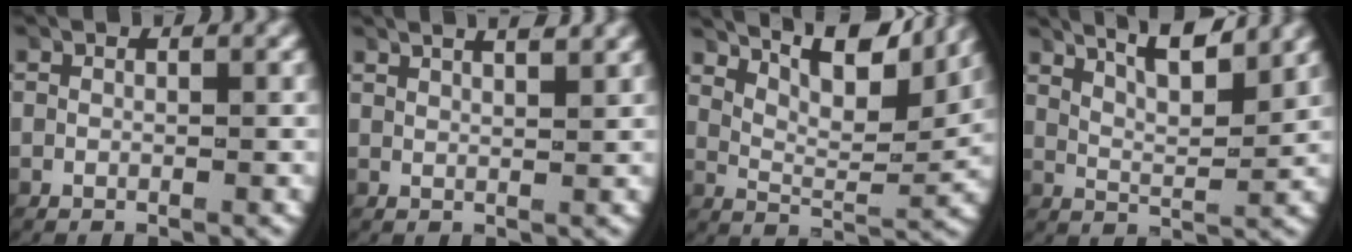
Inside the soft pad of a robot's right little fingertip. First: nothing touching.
{"total": 3.9, "force": [3.2, 0.7, 2.1], "torque": [-0.028, 0.007, 0.052]}
{"total": 10.2, "force": [7.3, 3.6, 6.0], "torque": [-0.086, 0.026, 0.097]}
{"total": 7.3, "force": [5.6, 2.1, 4.3], "torque": [-0.067, 0.013, 0.080]}